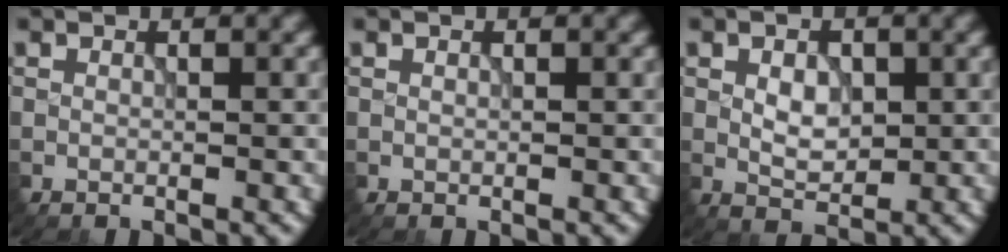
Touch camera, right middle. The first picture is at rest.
{"total": 0.0}
{"total": 2.6, "force": [0.3, 1.8, 2.0], "torque": [-0.033, 0.000, 0.005]}